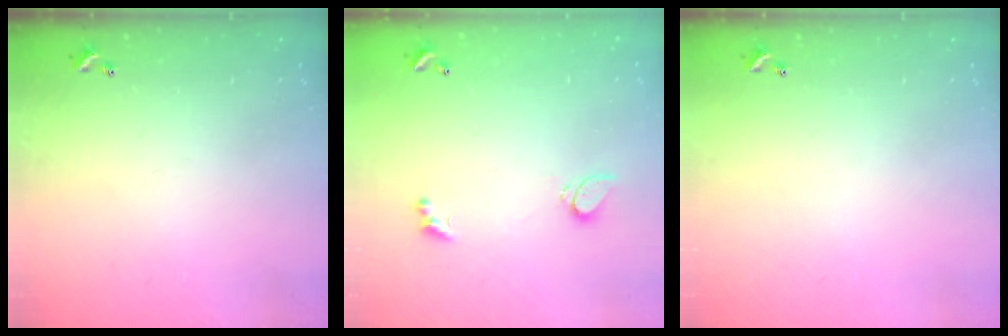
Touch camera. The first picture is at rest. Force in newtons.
{"total": 2.2, "press": 2.1, "slide": 0.6}
{"total": 0.0}